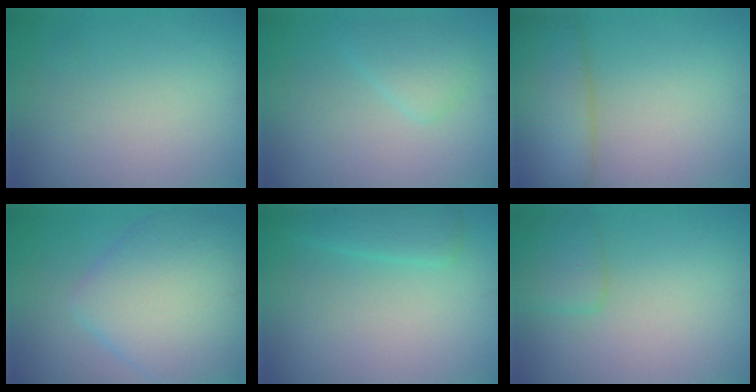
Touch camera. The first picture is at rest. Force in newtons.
{"total": 2.0, "press": 2.0, "slide": 0.1}
{"total": 5.1, "press": 5.0, "slide": 0.5}
{"total": 8.3, "press": 8.3, "slide": 0.3}
{"total": 2.2, "press": 2.2, "slide": 0.0}
{"total": 2.0, "press": 1.9, "slide": 0.1}